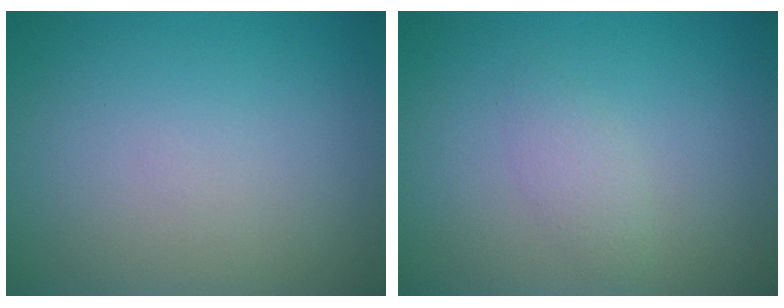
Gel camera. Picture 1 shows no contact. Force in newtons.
{"total": 1.4, "press": 1.4, "slide": 0.0}